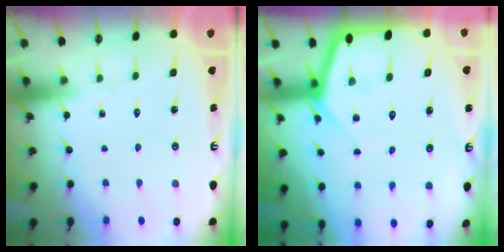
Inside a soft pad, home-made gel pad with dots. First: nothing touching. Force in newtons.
{"total": 8.1, "press": 8.1, "slide": 0.9}